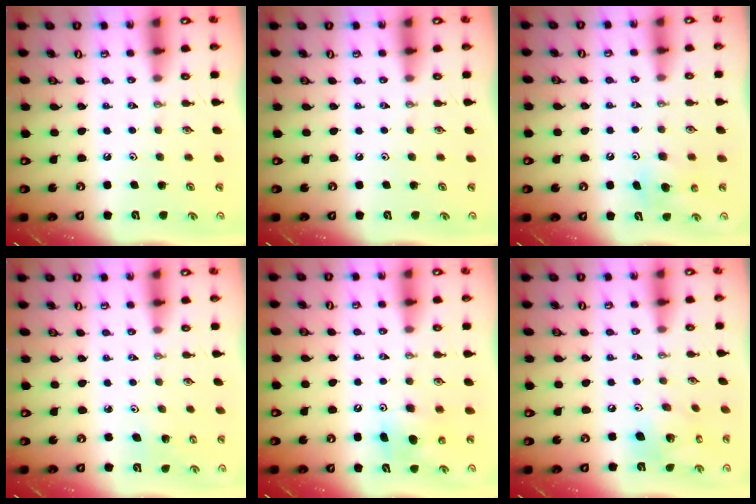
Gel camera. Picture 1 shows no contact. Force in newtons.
{"total": 0.0}
{"total": 5.4, "press": 5.4, "slide": 0.2}
{"total": 3.6, "press": 3.5, "slide": 1.0}
{"total": 7.0, "press": 6.8, "slide": 1.7}
{"total": 14.1, "press": 13.8, "slide": 3.1}